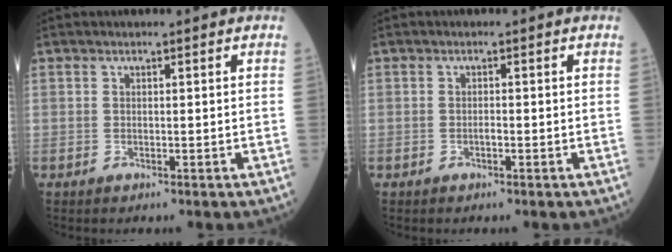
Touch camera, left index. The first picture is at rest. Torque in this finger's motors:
{"motor_torque": [0.20, 0.05, 0.00, 0.00]}